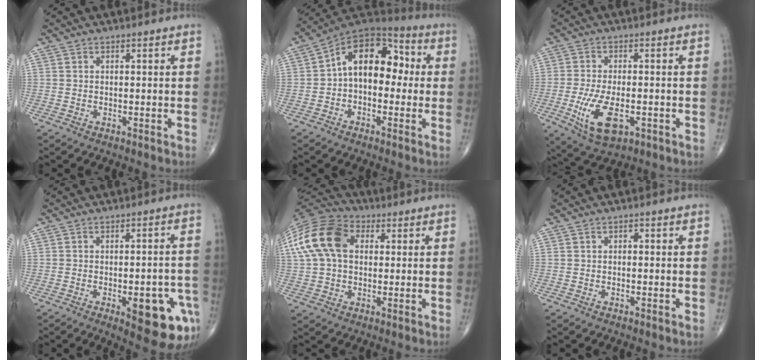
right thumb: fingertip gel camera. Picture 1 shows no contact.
{"total": 14.6, "force": [0.7, 9.3, 11.3], "torque": [-0.134, 0.050, -0.005]}
{"total": 10.2, "force": [-3.1, 4.9, 8.4], "torque": [-0.163, -0.004, -0.045]}
{"total": 13.0, "force": [-5.1, 4.7, 11.1], "torque": [-0.113, 0.014, -0.052]}
{"total": 16.2, "force": [3.4, 10.9, 11.5], "torque": [-0.234, 0.025, 0.052]}
{"total": 0.7, "force": [0.0, 0.5, 0.5], "torque": [-0.008, 0.001, -0.001]}